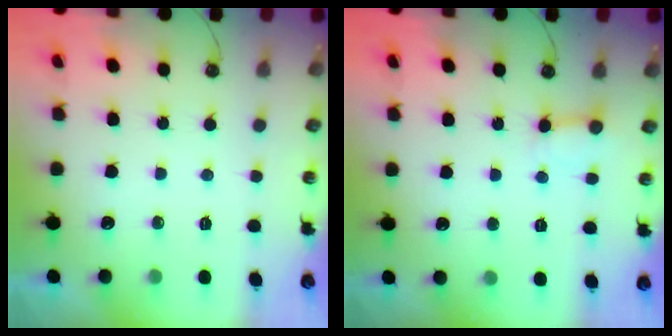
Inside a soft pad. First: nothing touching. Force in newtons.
{"total": 4.8, "press": 4.7, "slide": 0.6}